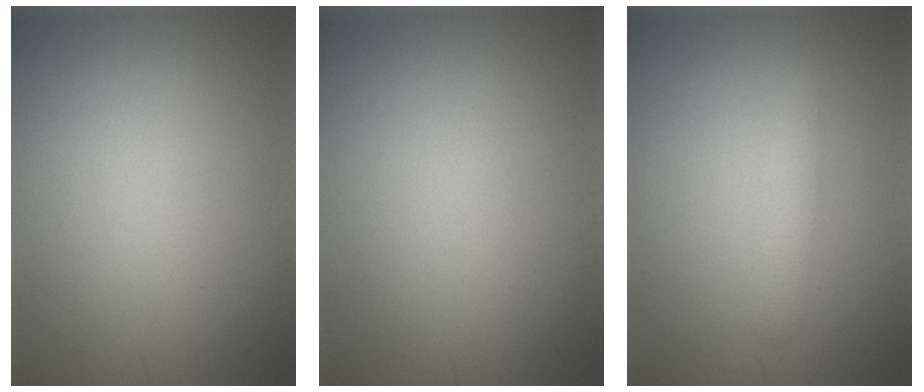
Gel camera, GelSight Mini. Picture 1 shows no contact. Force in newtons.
{"total": 0.0}
{"total": 1.6, "press": 1.6, "slide": 0.2}